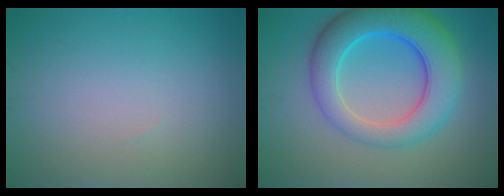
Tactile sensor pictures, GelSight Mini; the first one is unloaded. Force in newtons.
{"total": 8.3, "press": 8.3, "slide": 0.4}